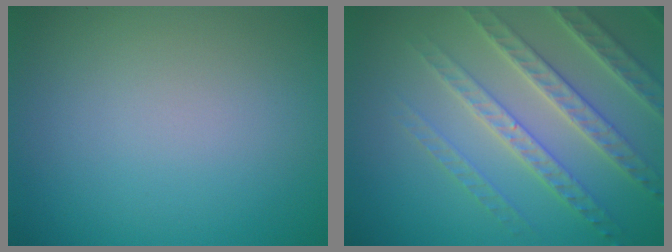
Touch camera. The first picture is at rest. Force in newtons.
{"total": 5.8, "press": 4.8, "slide": 3.3}